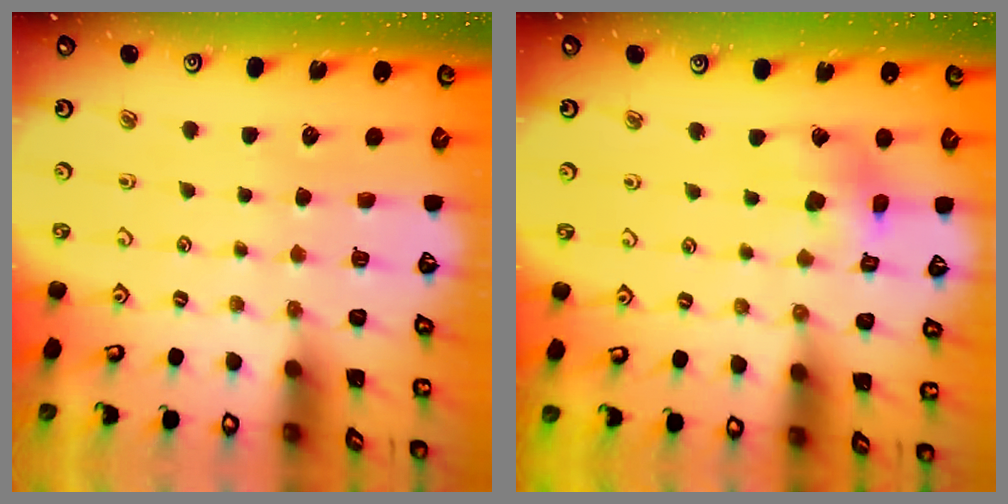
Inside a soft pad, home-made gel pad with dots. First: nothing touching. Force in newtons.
{"total": 9.9, "press": 9.8, "slide": 1.3}